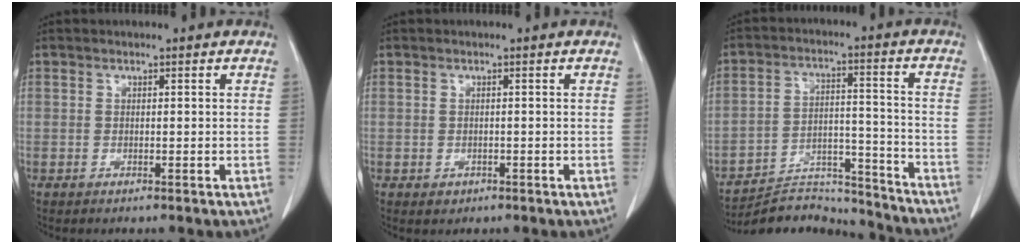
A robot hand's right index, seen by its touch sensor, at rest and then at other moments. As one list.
[{"total": 1.0, "force": [-0.3, 1.0, 0.2], "torque": [-0.002, 0.003, -0.002]}, {"total": 11.7, "force": [-11.5, 2.2, -0.7], "torque": [0.024, 0.048, -0.182]}]